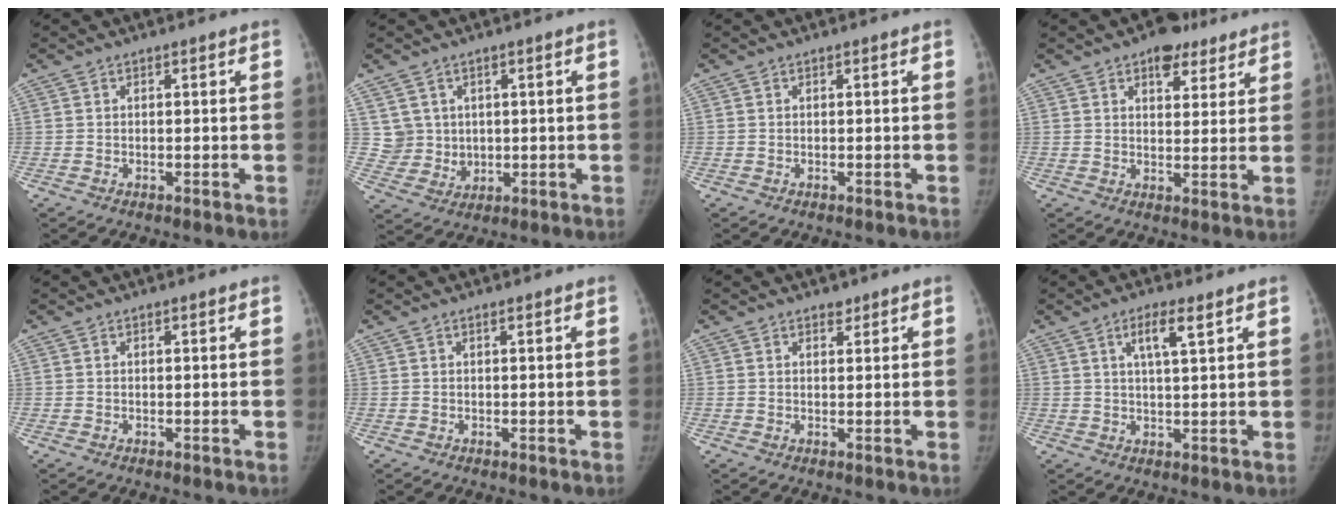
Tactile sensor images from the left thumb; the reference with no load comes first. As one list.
[{"total": 5.5, "force": [2.0, 5.1, 0.9], "torque": [0.012, -0.014, 0.048]}, {"total": 0.0}, {"total": 7.6, "force": [5.0, 4.3, 3.9], "torque": [-0.014, -0.021, 0.067]}, {"total": 0.0}, {"total": 0.0}, {"total": 1.2, "force": [1.0, 0.7, 0.2], "torque": [0.009, -0.008, 0.012]}, {"total": 4.9, "force": [2.5, 1.0, 4.1], "torque": [-0.071, -0.008, 0.046]}]